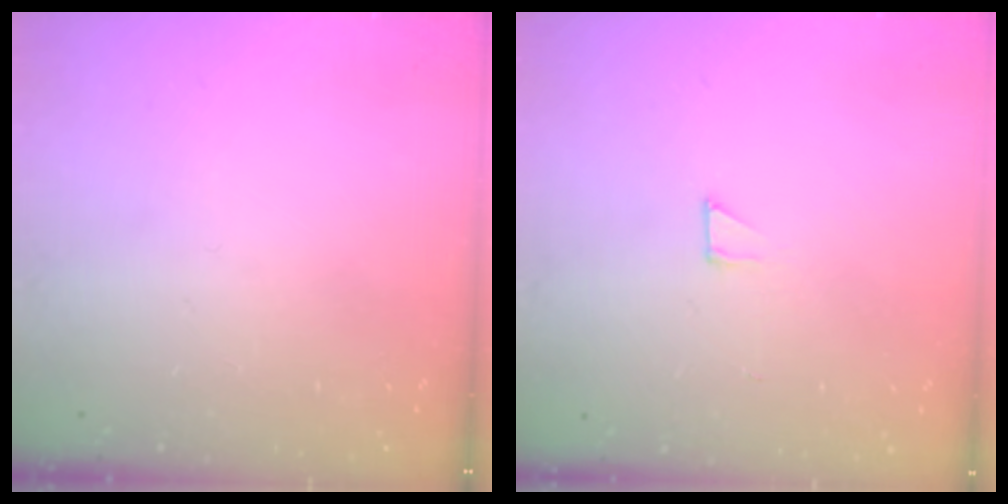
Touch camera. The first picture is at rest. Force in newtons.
{"total": 2.1, "press": 2.1, "slide": 0.1}